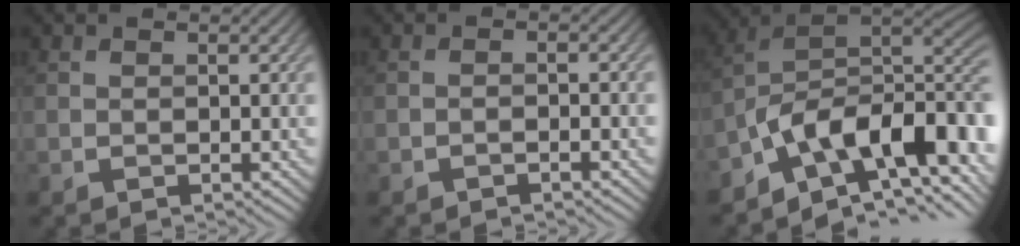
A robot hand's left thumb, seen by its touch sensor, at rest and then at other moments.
{"total": 1.1, "force": [-0.9, 0.1, 0.7], "torque": [-0.012, 0.004, -0.020]}
{"total": 13.5, "force": [-5.7, 6.1, 10.6], "torque": [-0.183, -0.001, -0.102]}